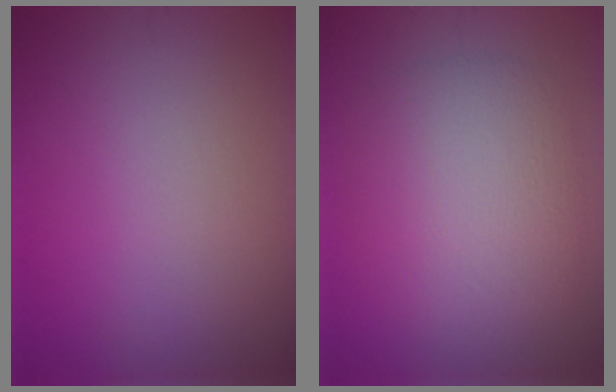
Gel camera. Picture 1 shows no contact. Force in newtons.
{"total": 6.0, "press": 6.0, "slide": 0.3}